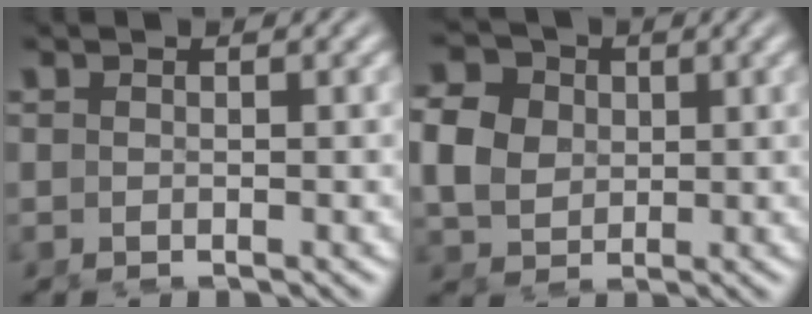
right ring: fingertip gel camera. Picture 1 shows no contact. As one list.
[{"total": 7.5, "force": [1.7, 6.5, 3.4], "torque": [-0.081, -0.008, 0.031]}]